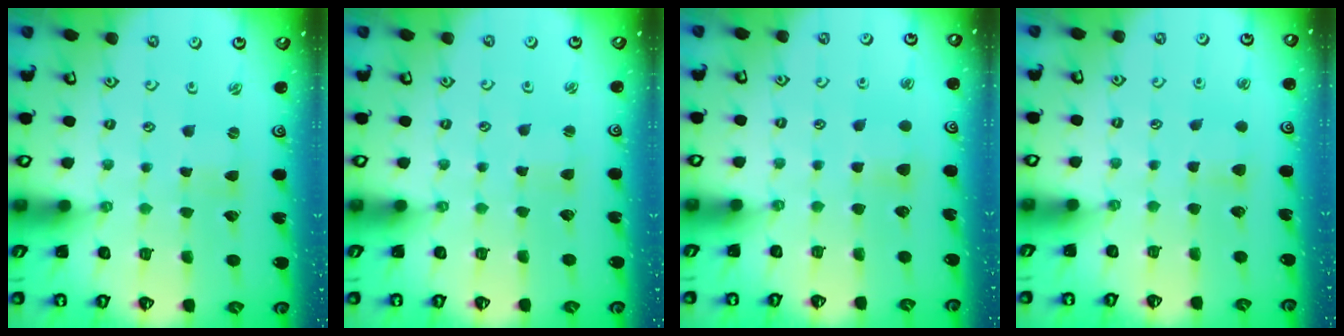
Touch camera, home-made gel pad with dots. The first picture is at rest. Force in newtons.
{"total": 1.5, "press": 1.4, "slide": 0.2}
{"total": 4.1, "press": 4.0, "slide": 0.7}
{"total": 4.5, "press": 4.5, "slide": 0.7}